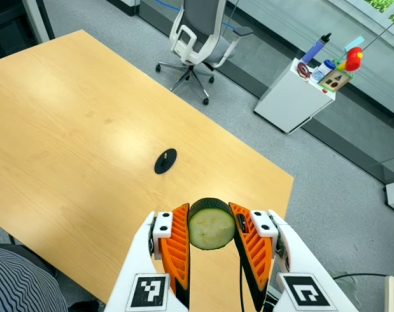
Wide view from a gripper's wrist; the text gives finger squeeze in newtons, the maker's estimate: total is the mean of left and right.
{"total": 10.9, "left": 10.4, "right": 11.4}